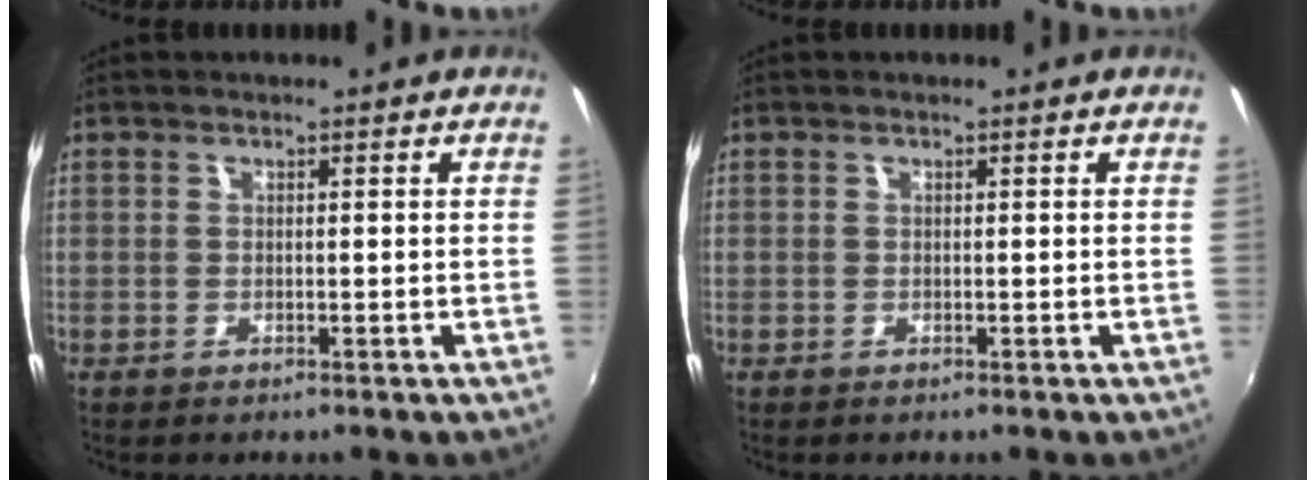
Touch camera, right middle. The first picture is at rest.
{"total": 0.0}